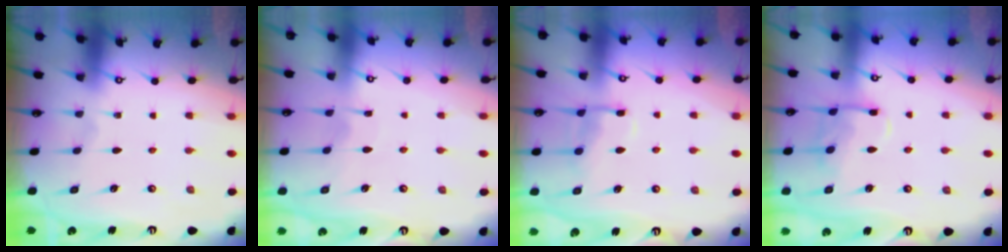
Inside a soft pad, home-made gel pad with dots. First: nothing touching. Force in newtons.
{"total": 3.4, "press": 3.4, "slide": 0.4}
{"total": 10.1, "press": 10.1, "slide": 1.1}
{"total": 8.9, "press": 8.9, "slide": 0.9}